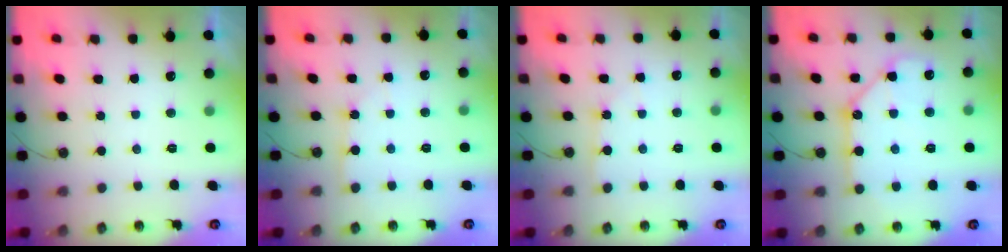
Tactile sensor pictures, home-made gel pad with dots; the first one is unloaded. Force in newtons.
{"total": 4.2, "press": 4.2, "slide": 0.5}
{"total": 2.4, "press": 2.4, "slide": 0.3}
{"total": 11.1, "press": 11.1, "slide": 1.3}